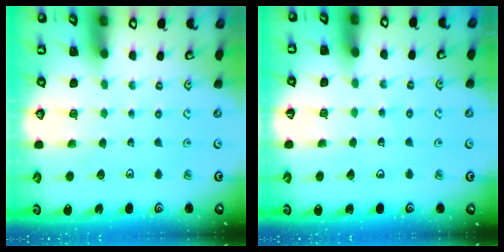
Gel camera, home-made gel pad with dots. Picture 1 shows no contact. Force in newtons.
{"total": 4.4, "press": 4.4, "slide": 0.5}